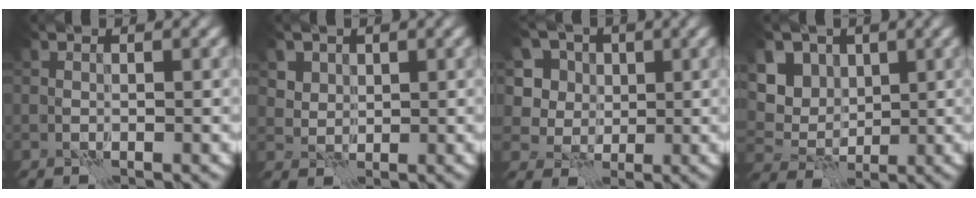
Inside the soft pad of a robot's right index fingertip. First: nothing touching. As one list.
[{"total": 3.6, "force": [2.0, 2.7, 1.3], "torque": [-0.046, -0.006, 0.040]}, {"total": 5.8, "force": [1.6, 5.0, 2.4], "torque": [-0.063, 0.006, 0.019]}, {"total": 5.0, "force": [1.8, 3.9, 2.6], "torque": [-0.061, 0.010, 0.011]}]